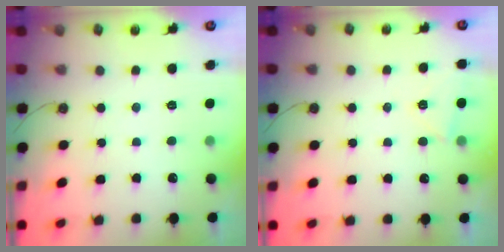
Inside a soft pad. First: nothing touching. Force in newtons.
{"total": 4.5, "press": 3.8, "slide": 2.4}